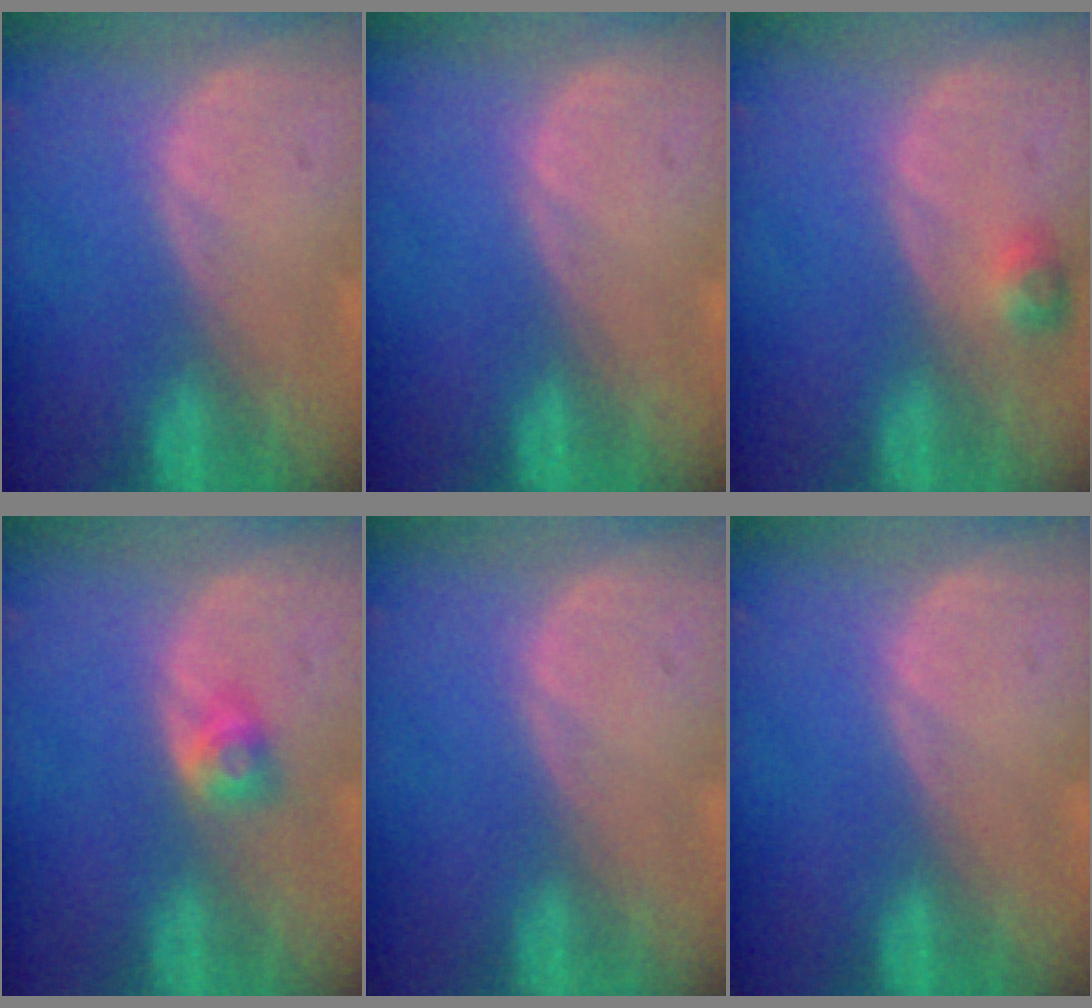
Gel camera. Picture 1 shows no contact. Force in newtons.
{"total": 0.0}
{"total": 2.4, "press": 2.2, "slide": 0.9}
{"total": 2.7, "press": 2.4, "slide": 1.3}
{"total": 0.0}
{"total": 0.0}